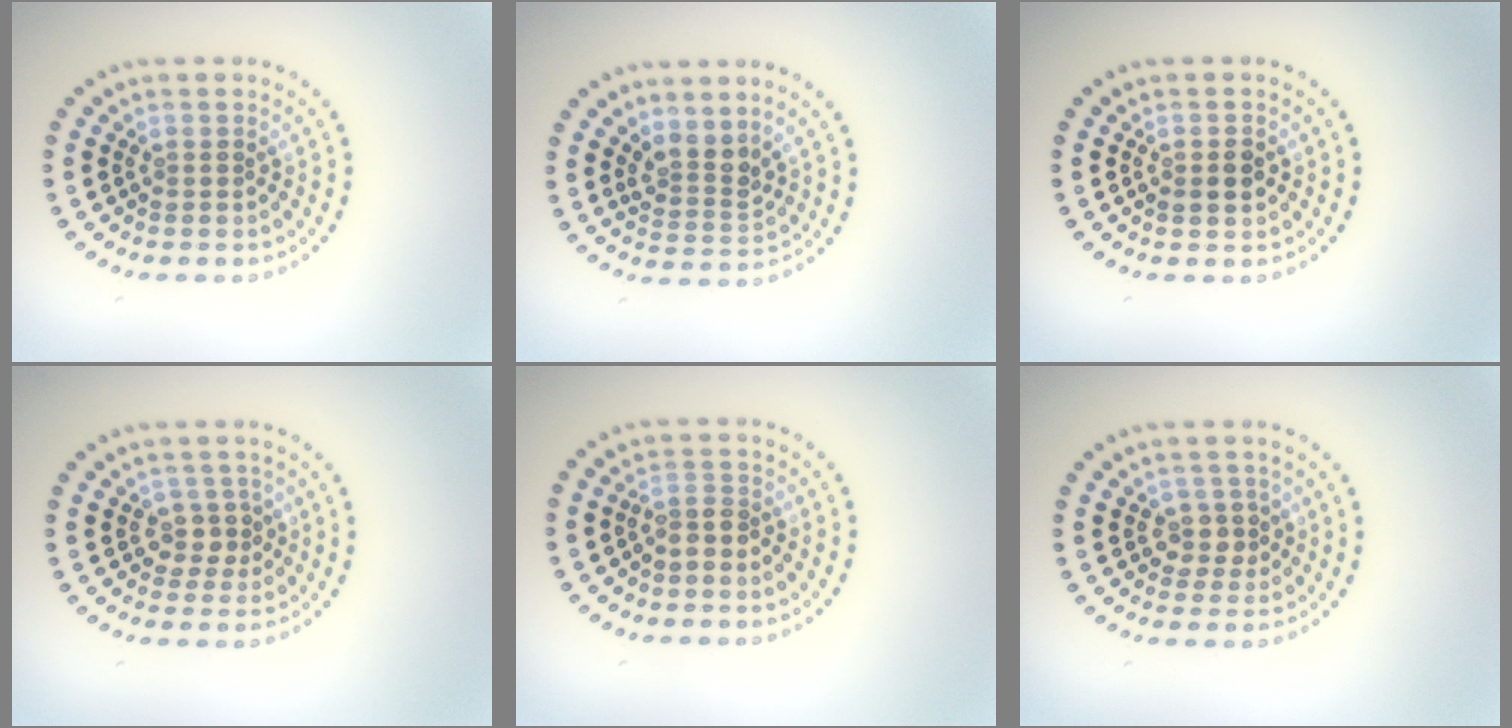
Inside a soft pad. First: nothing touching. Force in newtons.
{"total": 2.6, "press": 1.9, "slide": 1.7}
{"total": 1.3, "press": 1.3, "slide": 0.1}
{"total": 1.9, "press": 1.5, "slide": 1.2}
{"total": 1.5, "press": 1.1, "slide": 1.0}
{"total": 2.0, "press": 1.7, "slide": 1.0}